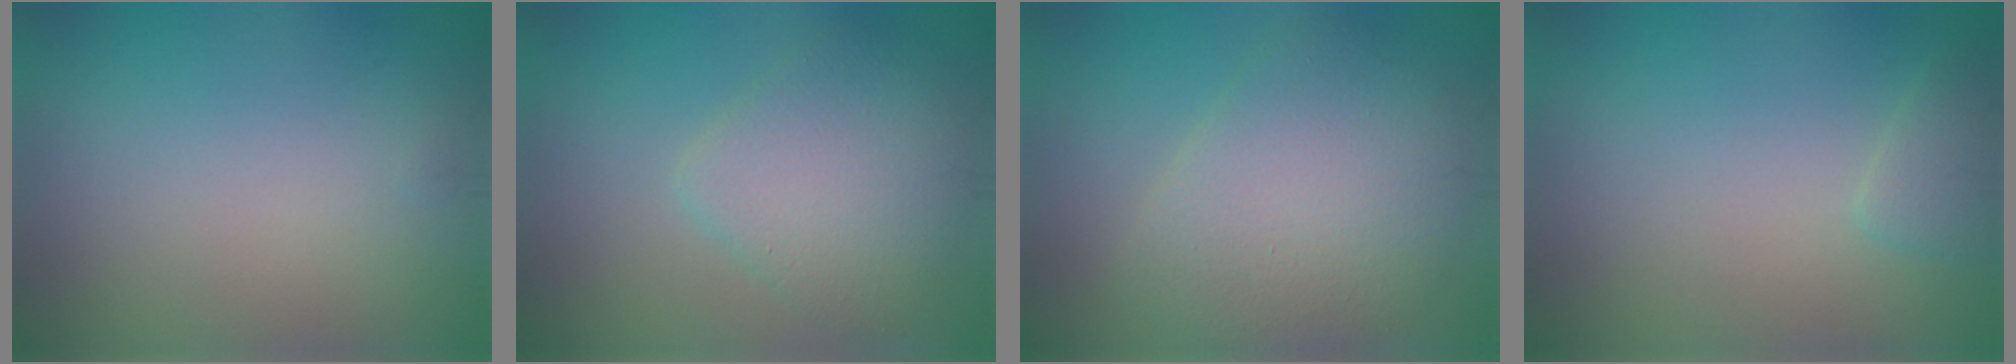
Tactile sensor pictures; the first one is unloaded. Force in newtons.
{"total": 5.0, "press": 5.0, "slide": 0.2}
{"total": 6.8, "press": 6.8, "slide": 0.5}
{"total": 1.3, "press": 1.3, "slide": 0.1}